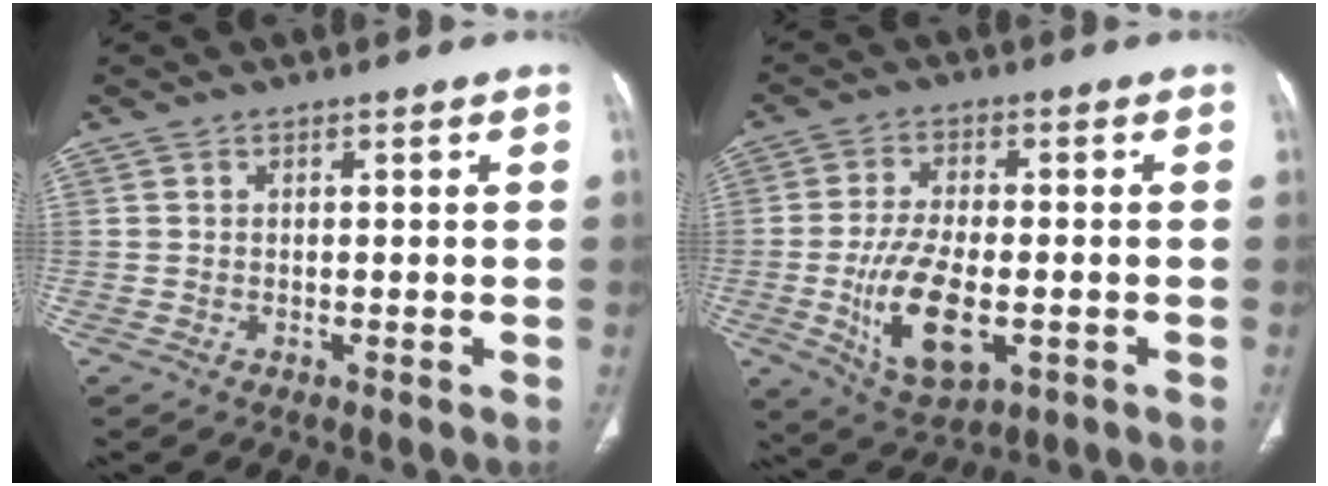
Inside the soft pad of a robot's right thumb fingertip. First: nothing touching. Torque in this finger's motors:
{"motor_torque": [-0.40, 0.92, 0.55, 0.49, 0.38]}